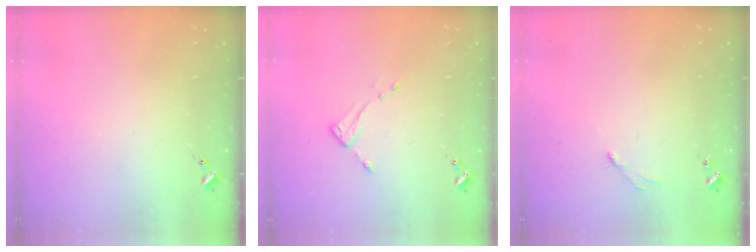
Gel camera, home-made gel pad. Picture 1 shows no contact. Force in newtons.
{"total": 2.6, "press": 2.6, "slide": 0.4}
{"total": 2.9, "press": 2.9, "slide": 0.4}